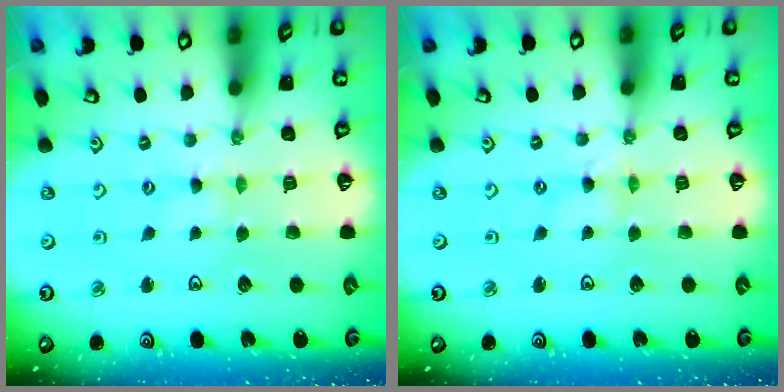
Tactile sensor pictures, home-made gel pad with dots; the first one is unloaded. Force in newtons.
{"total": 0.7, "press": 0.7, "slide": 0.2}